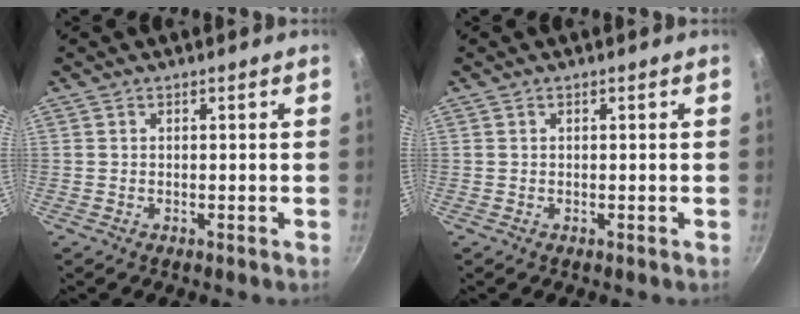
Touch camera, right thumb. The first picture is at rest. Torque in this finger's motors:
{"motor_torque": [-0.10, -0.31, -0.41, 0.28, -0.07]}